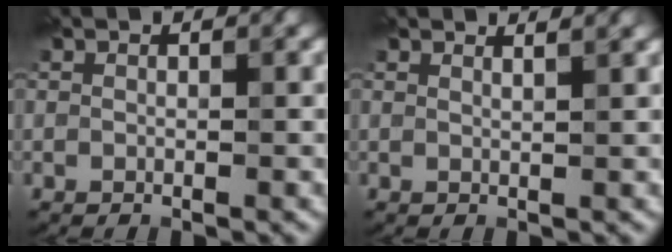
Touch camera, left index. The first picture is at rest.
{"total": 2.0, "force": [1.6, 0.6, 1.0], "torque": [-0.001, 0.009, 0.007]}